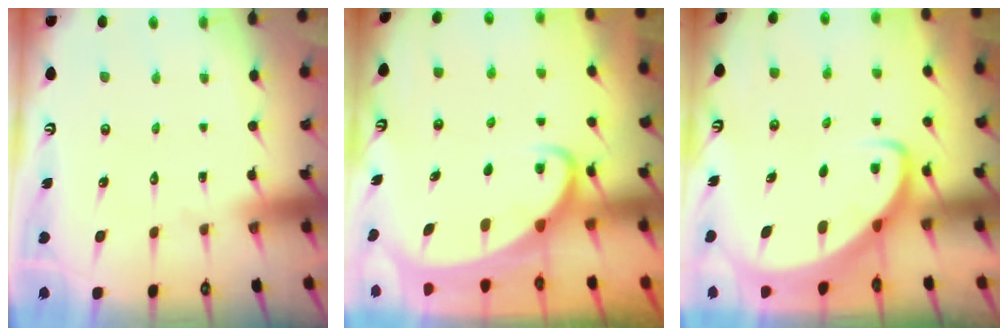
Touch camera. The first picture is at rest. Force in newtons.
{"total": 3.5, "press": 3.5, "slide": 0.5}
{"total": 3.6, "press": 3.6, "slide": 0.5}